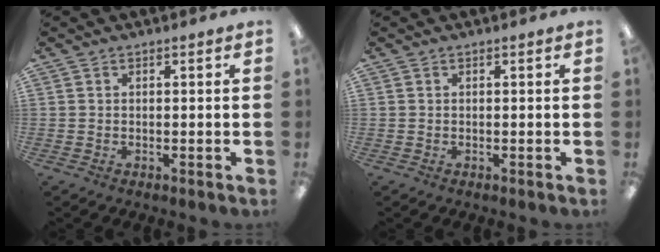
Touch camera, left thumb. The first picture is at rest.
{"total": 0.0}